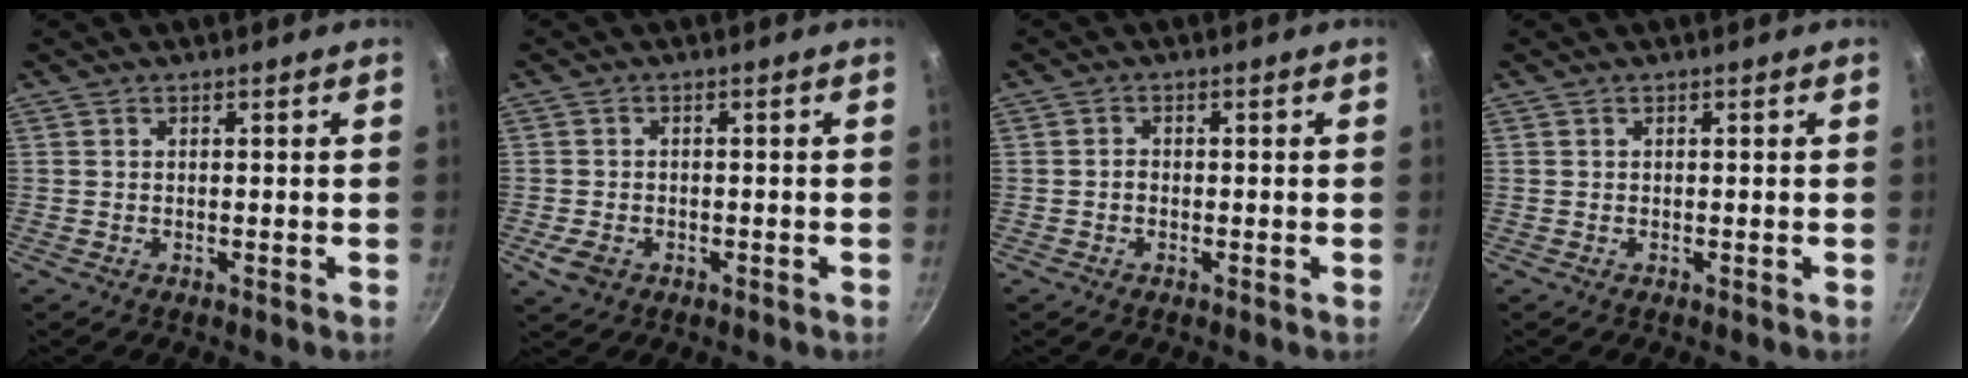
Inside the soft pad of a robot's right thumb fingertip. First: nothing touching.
{"total": 3.9, "force": [-1.6, 2.8, 2.3], "torque": [-0.045, 0.006, -0.026]}
{"total": 1.2, "force": [-0.4, 0.9, 0.6], "torque": [-0.010, 0.007, -0.008]}
{"total": 0.0}